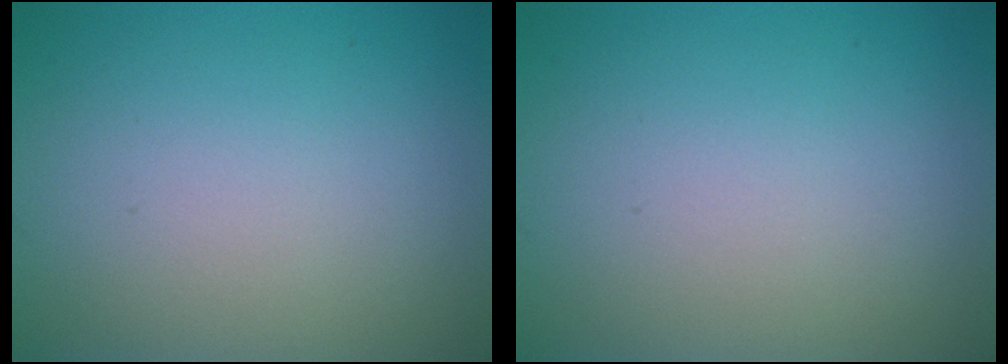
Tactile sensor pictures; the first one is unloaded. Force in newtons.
{"total": 0.0}